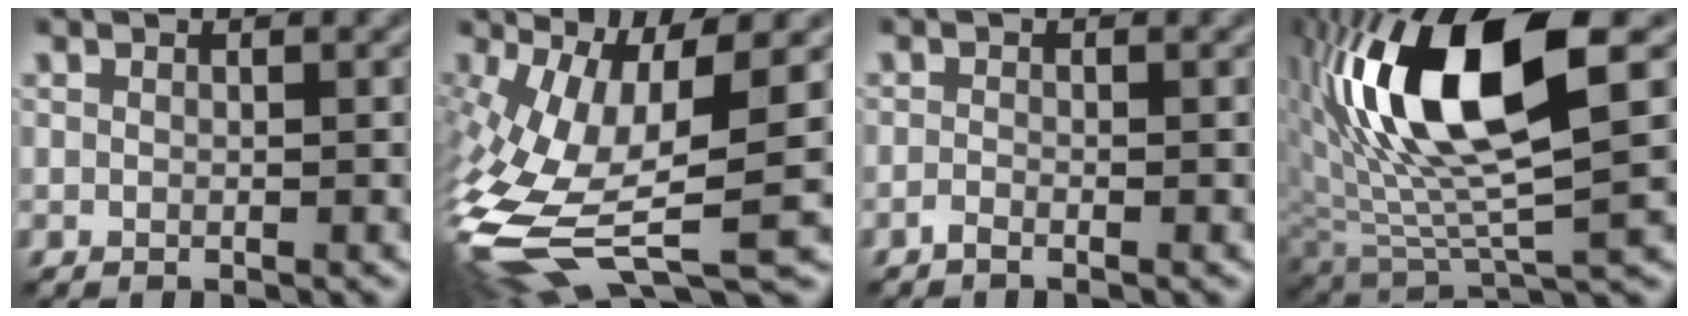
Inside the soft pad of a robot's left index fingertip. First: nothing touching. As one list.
[{"total": 13.6, "force": [-3.5, 4.7, 12.3], "torque": [-0.264, -0.021, -0.056]}, {"total": 0.6, "force": [-0.5, 0.0, 0.4], "torque": [-0.009, 0.001, -0.013]}, {"total": 12.5, "force": [3.3, 4.1, 11.4], "torque": [-0.227, 0.003, 0.064]}]